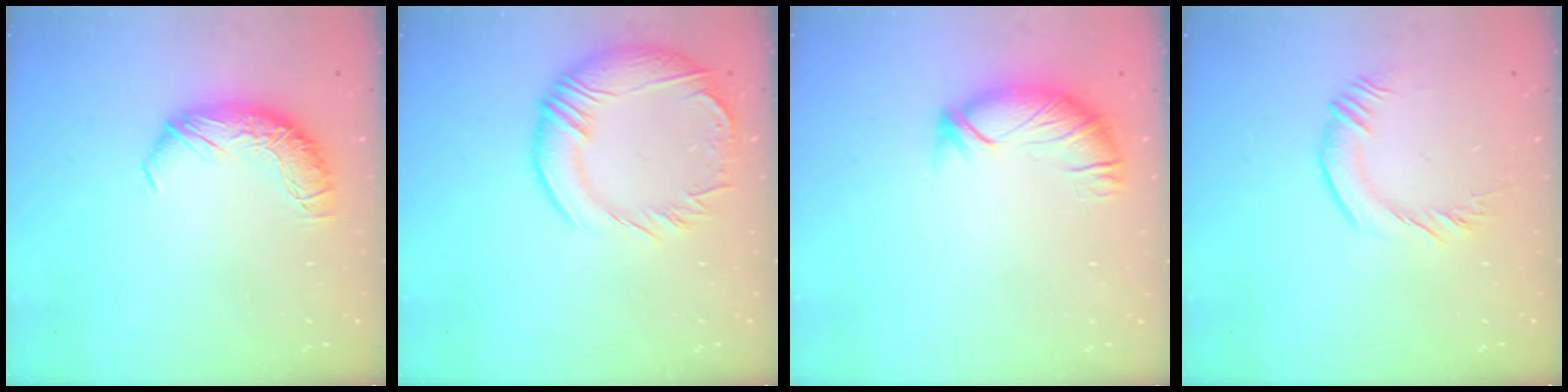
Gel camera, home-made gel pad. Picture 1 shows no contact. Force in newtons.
{"total": 6.0, "press": 5.0, "slide": 3.4}
{"total": 3.1, "press": 3.0, "slide": 0.8}
{"total": 0.9, "press": 0.6, "slide": 0.7}